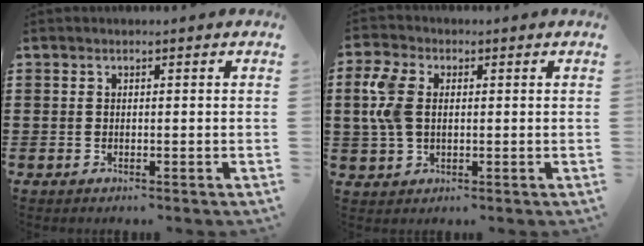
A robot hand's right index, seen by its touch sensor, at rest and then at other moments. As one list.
[{"total": 6.5, "force": [1.3, 4.2, 4.8], "torque": [-0.132, 0.004, 0.015]}]